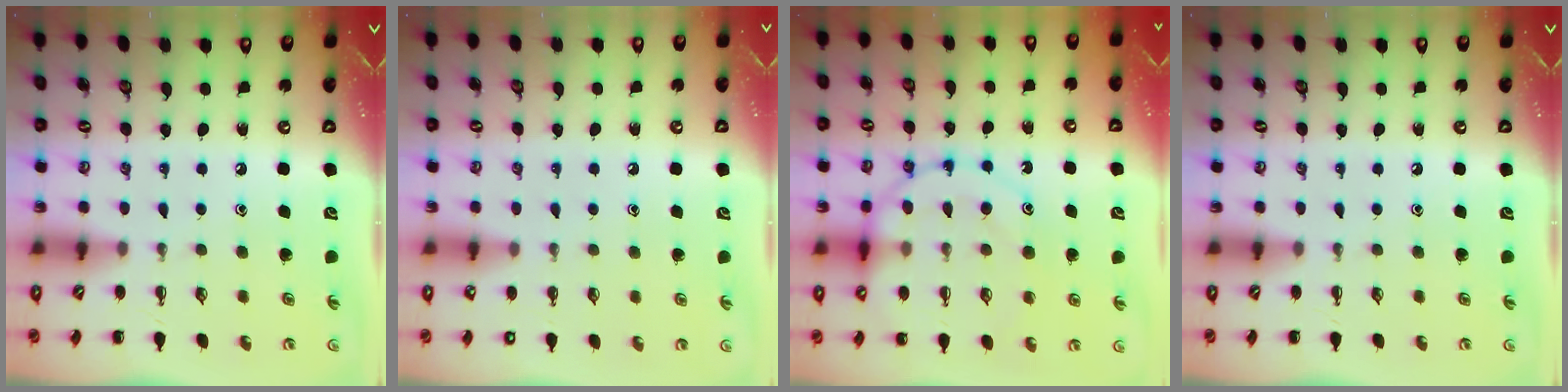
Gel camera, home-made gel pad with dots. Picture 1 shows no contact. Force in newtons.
{"total": 1.4, "press": 1.4, "slide": 0.1}
{"total": 14.2, "press": 14.1, "slide": 1.2}
{"total": 0.0}